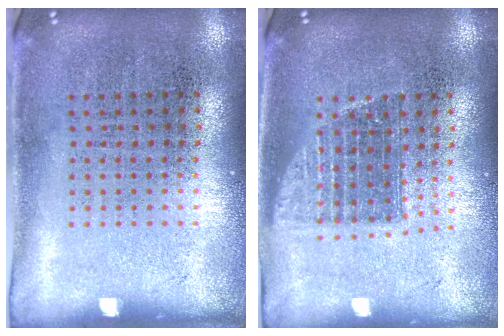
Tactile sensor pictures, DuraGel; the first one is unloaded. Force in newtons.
{"total": 1.3, "press": 1.1, "slide": 0.7}